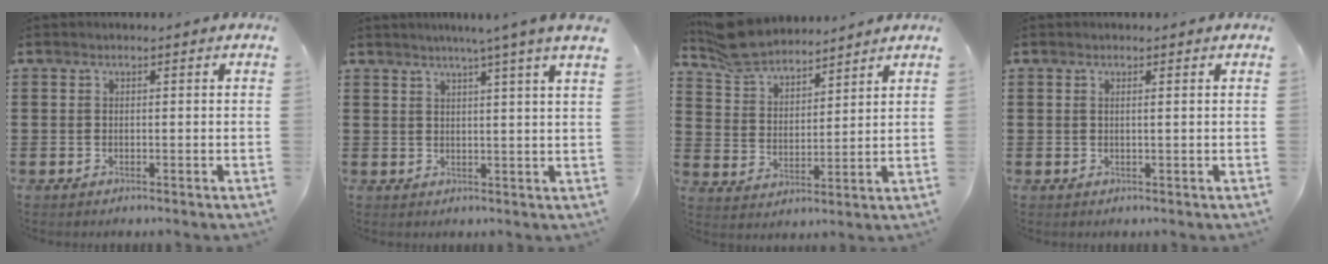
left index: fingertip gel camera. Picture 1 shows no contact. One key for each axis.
{"total": 3.8, "fx": 2.8, "fy": -1.3, "fz": 2.3, "tx": -0.048, "ty": -0.010, "tz": 0.044}
{"total": 7.6, "fx": 7.1, "fy": 1.8, "fz": 2.0, "tx": -0.068, "ty": -0.021, "tz": 0.132}
{"total": 0.7, "fx": 0.3, "fy": -0.2, "fz": 0.6, "tx": -0.013, "ty": -0.004, "tz": 0.006}